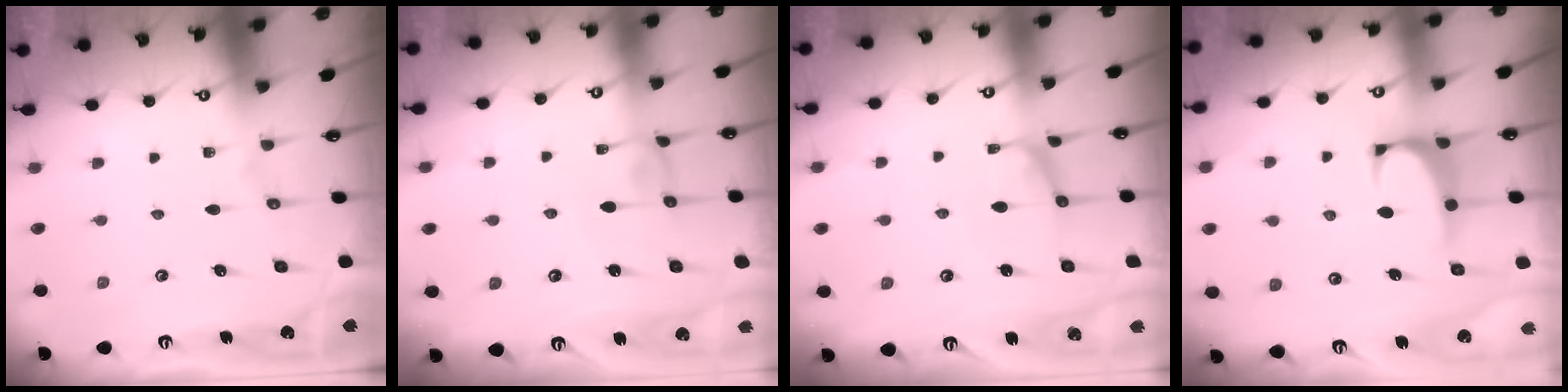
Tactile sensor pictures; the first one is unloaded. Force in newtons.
{"total": 1.5, "press": 1.4, "slide": 0.3}
{"total": 0.9, "press": 0.6, "slide": 0.6}
{"total": 1.2, "press": 1.0, "slide": 0.7}